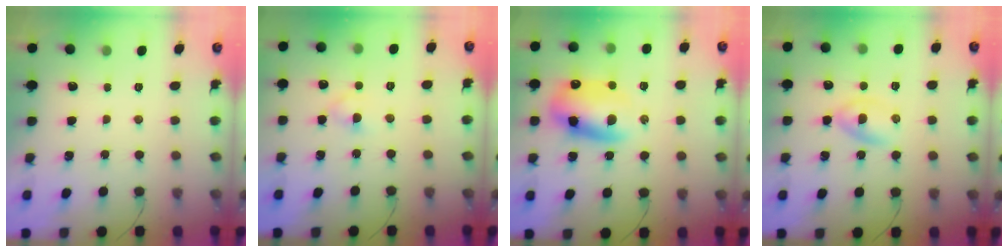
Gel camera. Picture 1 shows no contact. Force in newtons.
{"total": 2.5, "press": 2.2, "slide": 1.1}
{"total": 13.0, "press": 12.7, "slide": 2.8}
{"total": 3.0, "press": 2.7, "slide": 1.4}